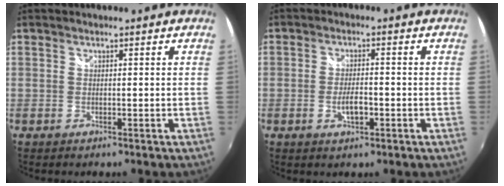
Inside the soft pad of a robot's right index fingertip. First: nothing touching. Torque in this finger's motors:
{"motor_torque": [0.03, -0.05, 0.22, 0.03]}